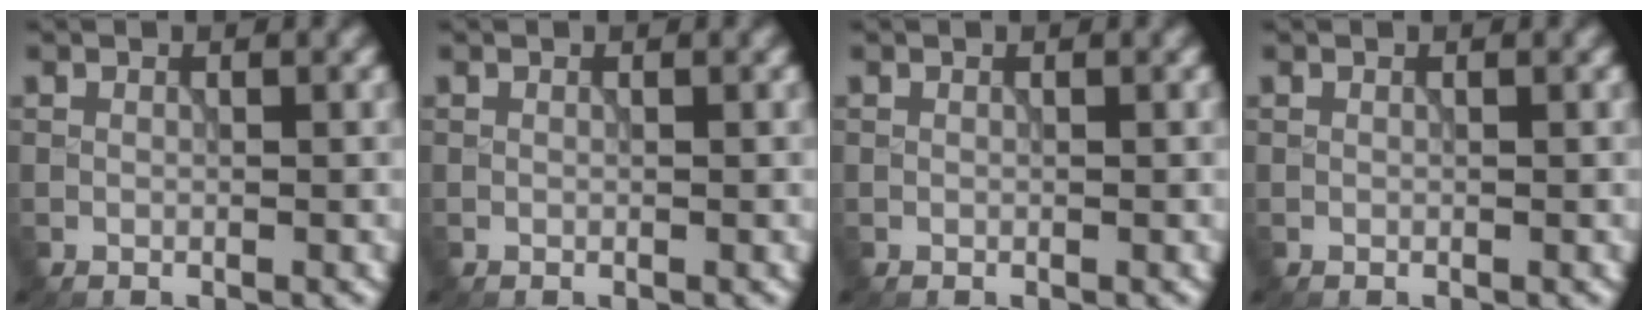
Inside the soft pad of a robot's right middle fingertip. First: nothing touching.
{"total": 0.0}
{"total": 0.0}
{"total": 0.0}